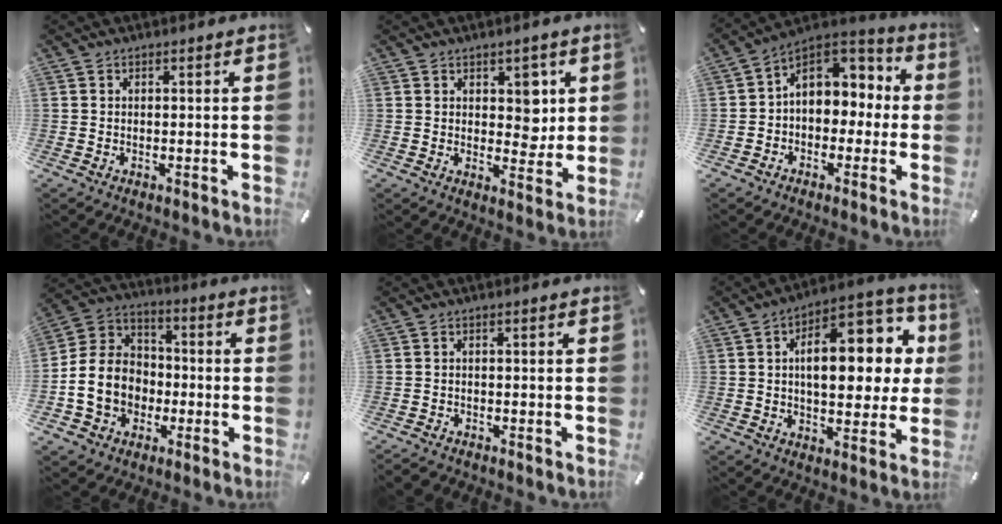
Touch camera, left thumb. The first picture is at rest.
{"total": 6.1, "force": [1.9, 4.7, 3.4], "torque": [-0.023, -0.010, 0.025]}
{"total": 8.7, "force": [1.6, 7.8, 3.6], "torque": [-0.057, -0.005, 0.031]}
{"total": 12.3, "force": [-3.1, 10.7, 5.1], "torque": [-0.116, 0.024, -0.054]}
{"total": 1.5, "force": [-1.4, 0.6, 0.1], "torque": [-0.010, 0.004, -0.032]}
{"total": 18.7, "force": [4.6, 10.0, 15.1], "torque": [-0.193, -0.027, 0.073]}